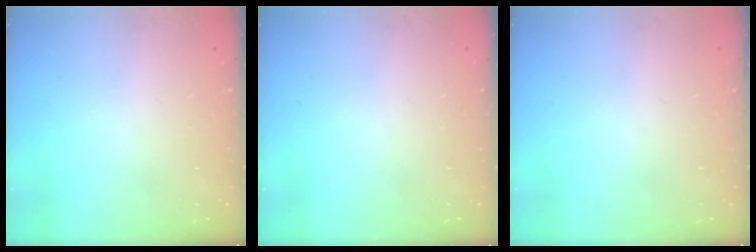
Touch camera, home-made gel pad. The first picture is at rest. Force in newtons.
{"total": 0.0}
{"total": 0.0}